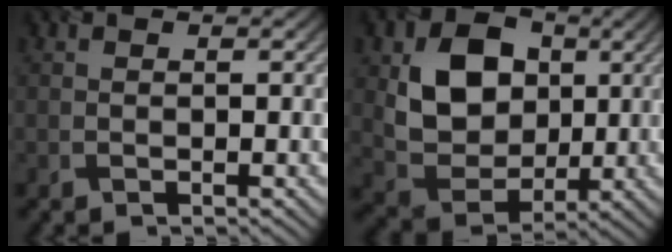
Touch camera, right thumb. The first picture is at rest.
{"total": 10.7, "force": [2.3, 8.2, 6.5], "torque": [-0.142, -0.004, 0.038]}